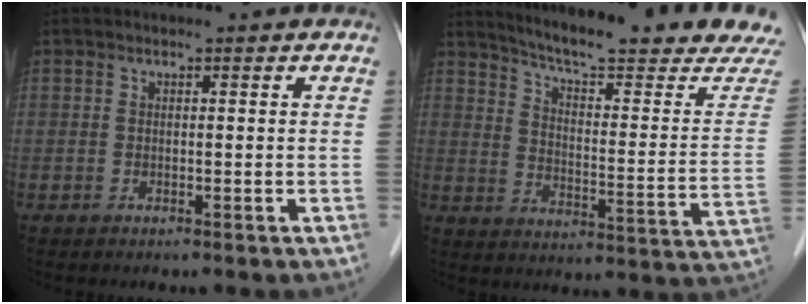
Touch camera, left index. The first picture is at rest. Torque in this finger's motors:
{"motor_torque": [-0.13, -0.26, 0.15, 0.05]}